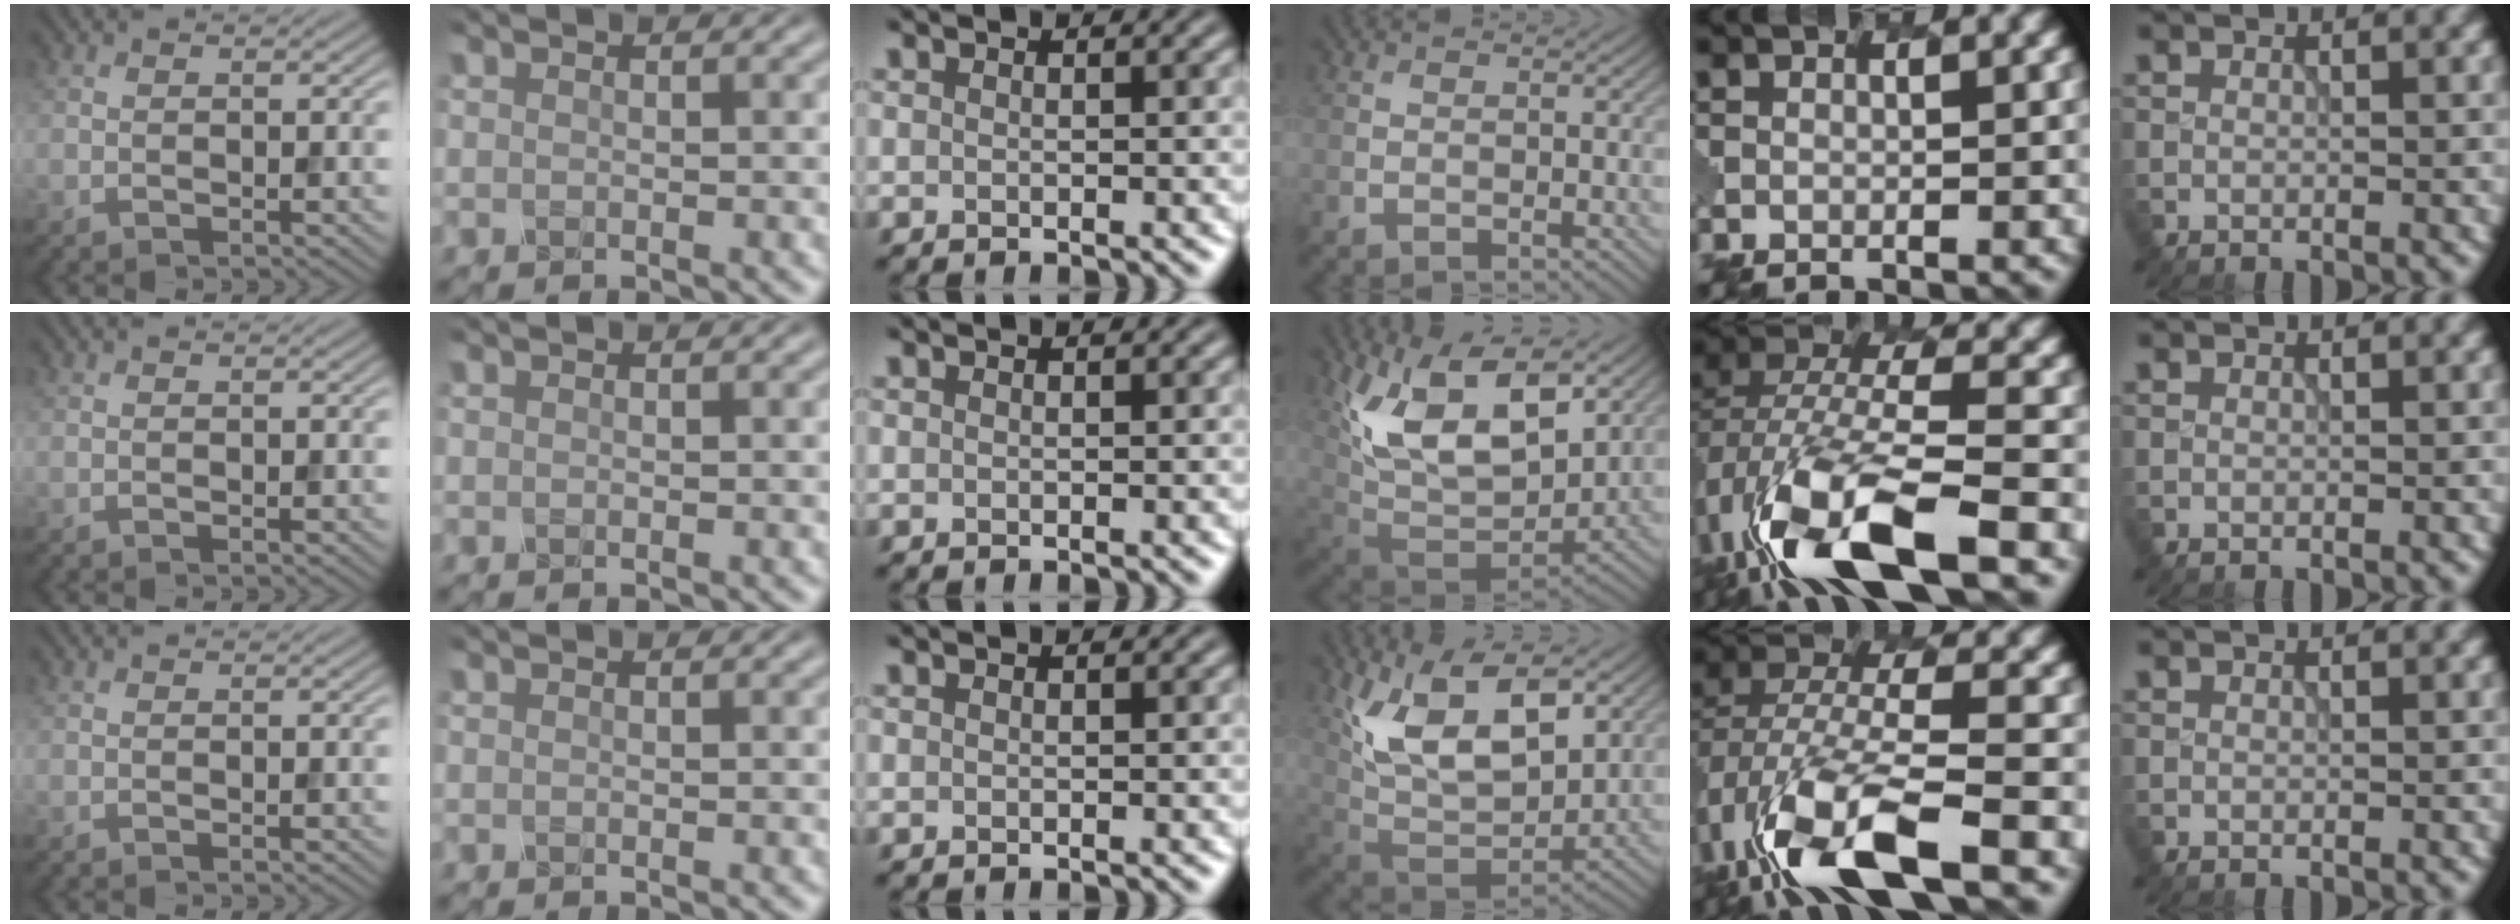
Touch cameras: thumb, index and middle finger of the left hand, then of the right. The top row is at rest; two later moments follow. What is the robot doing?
{"motion": "insert", "object": "pen bag"}